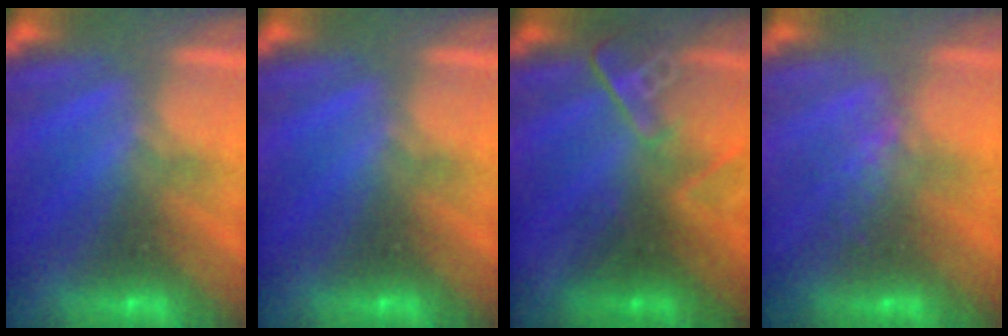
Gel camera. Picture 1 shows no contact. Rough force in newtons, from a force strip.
{"total": 0.0}
{"total": 2.5}
{"total": 2.6}